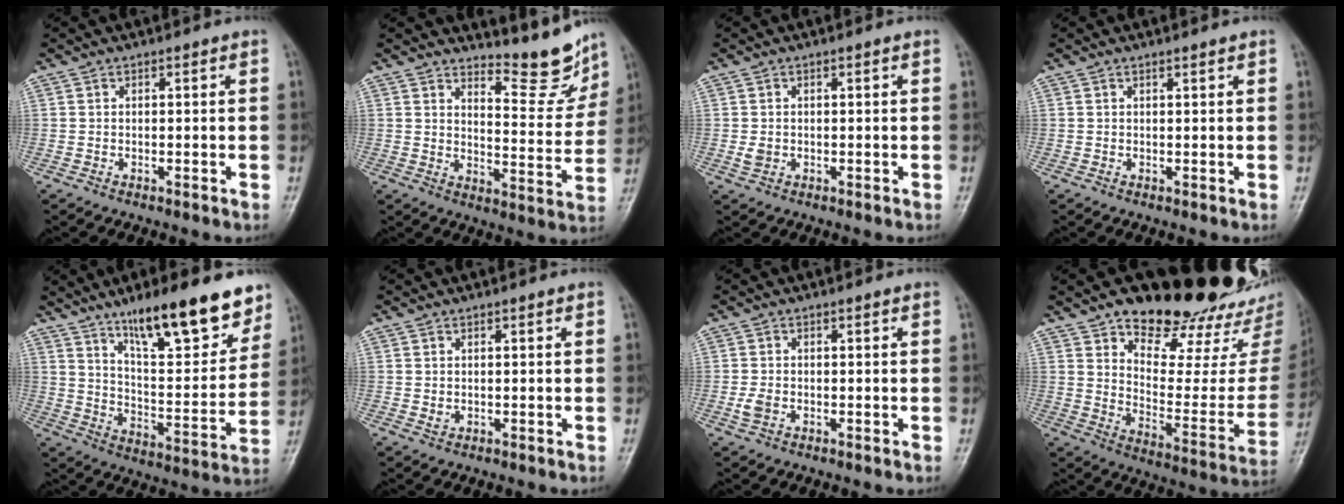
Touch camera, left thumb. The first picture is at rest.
{"total": 10.1, "force": [9.2, 2.3, 3.4], "torque": [-0.021, -0.087, 0.132]}
{"total": 1.7, "force": [-0.1, 1.3, 1.0], "torque": [-0.016, 0.002, 0.002]}
{"total": 0.6, "force": [0.5, 0.0, 0.3], "torque": [-0.009, -0.004, 0.009]}
{"total": 20.7, "force": [13.9, 5.8, 14.1], "torque": [-0.172, -0.067, 0.224]}
{"total": 1.2, "force": [0.3, 0.8, 0.8], "torque": [-0.009, -0.002, 0.009]}
{"total": 2.1, "force": [-0.5, 1.4, 1.4], "torque": [-0.031, 0.000, -0.010]}
{"total": 29.7, "force": [21.7, 12.2, 16.1], "torque": [-0.189, -0.107, 0.298]}